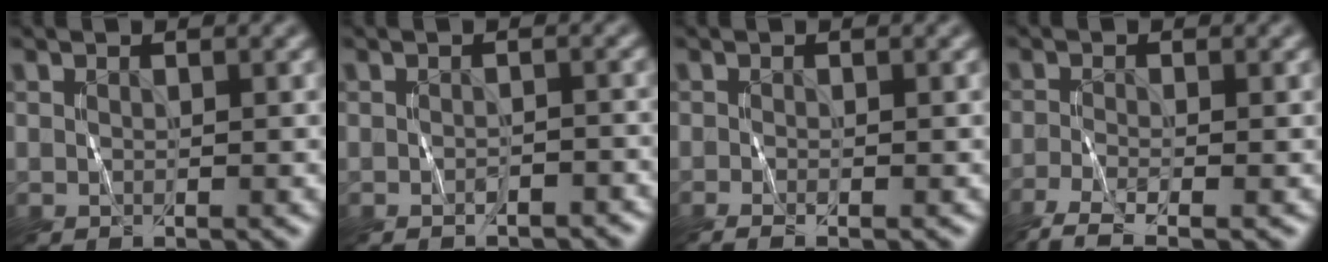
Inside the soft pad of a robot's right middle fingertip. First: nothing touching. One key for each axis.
{"total": 1.2, "fx": -1.0, "fy": 0.4, "fz": 0.5, "tx": -0.011, "ty": 0.000, "tz": -0.017}
{"total": 1.8, "fx": -0.9, "fy": 0.4, "fz": 1.6, "tx": -0.030, "ty": -0.006, "tz": -0.018}
{"total": 4.4, "fx": -3.1, "fy": 1.1, "fz": 2.9, "tx": -0.068, "ty": -0.011, "tz": -0.066}